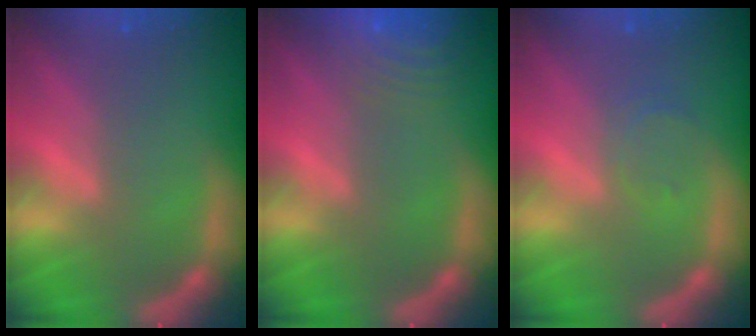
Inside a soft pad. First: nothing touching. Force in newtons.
{"total": 10.0}
{"total": 1.5}